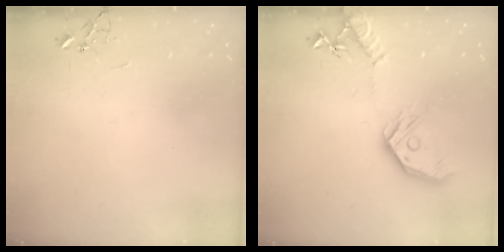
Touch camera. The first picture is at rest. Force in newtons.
{"total": 17.1, "press": 16.9, "slide": 2.2}